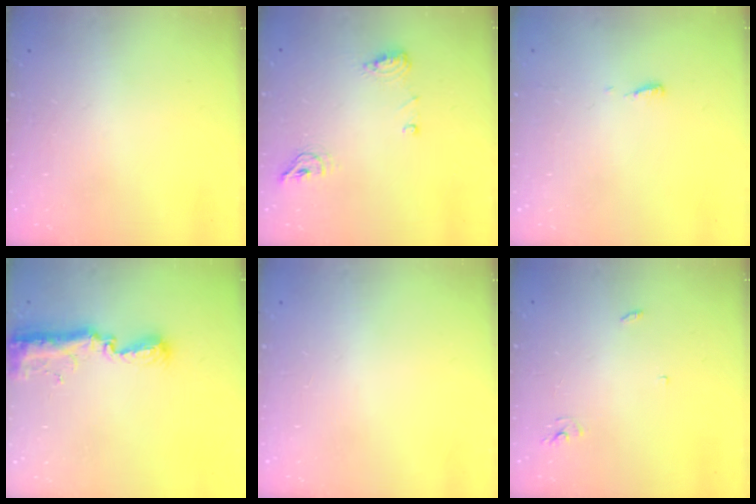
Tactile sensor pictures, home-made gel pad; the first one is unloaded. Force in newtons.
{"total": 8.2, "press": 8.1, "slide": 1.5}
{"total": 3.7, "press": 3.7, "slide": 0.4}
{"total": 9.4, "press": 9.4, "slide": 0.8}
{"total": 0.8, "press": 0.8, "slide": 0.1}
{"total": 2.5, "press": 2.5, "slide": 0.1}